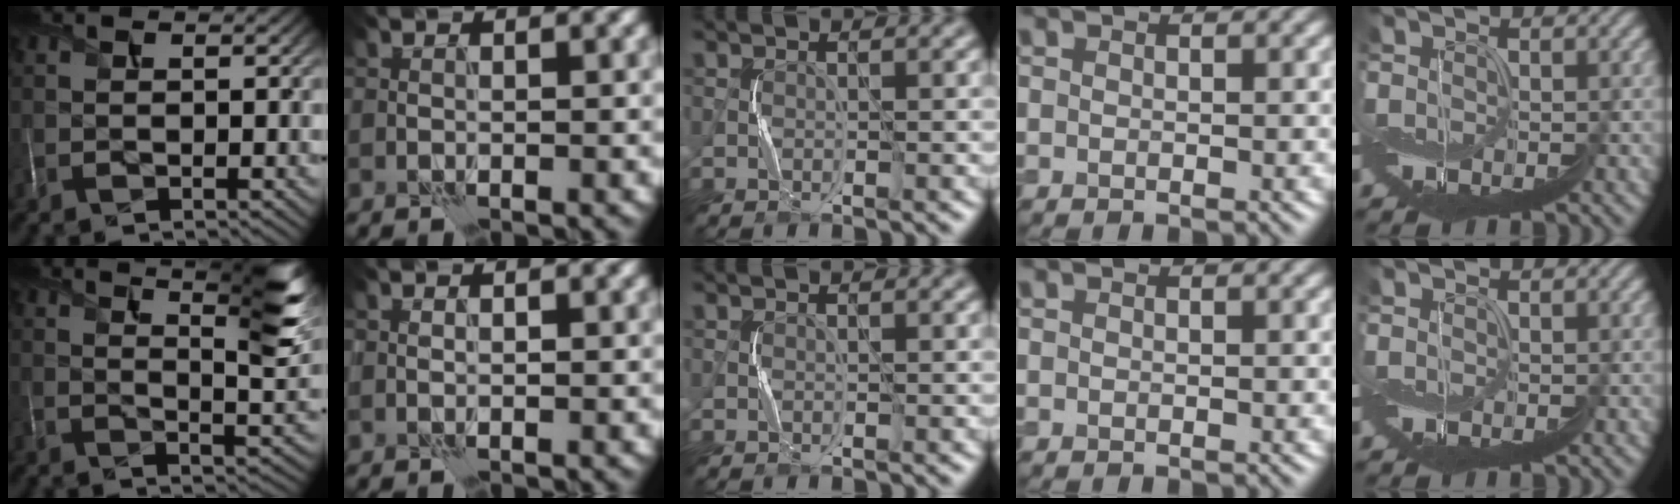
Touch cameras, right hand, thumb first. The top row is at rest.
{"thumb": {"total": 10.1, "force": [6.2, 1.8, 7.8], "torque": [-0.117, 0.003, 0.094]}}